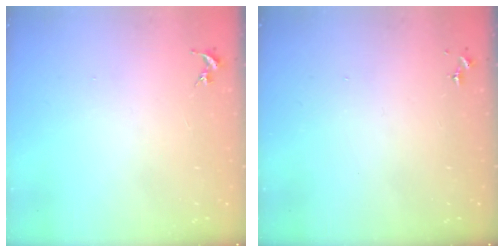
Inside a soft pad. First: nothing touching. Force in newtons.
{"total": 0.0}